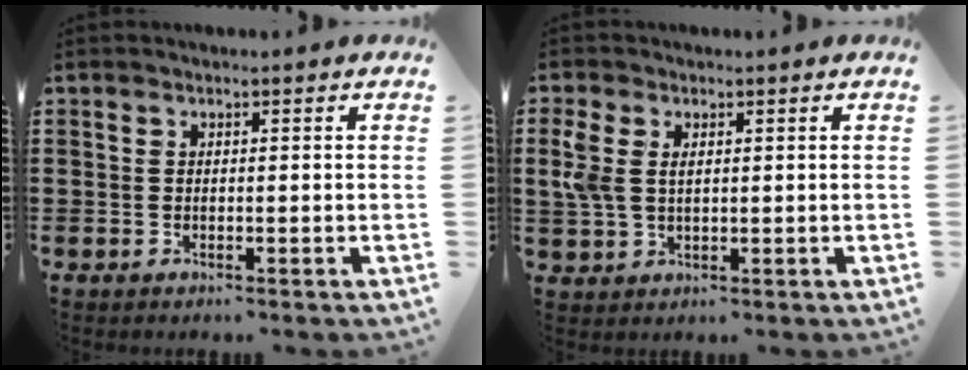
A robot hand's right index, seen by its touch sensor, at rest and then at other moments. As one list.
[{"total": 4.0, "force": [1.3, 2.5, 2.8], "torque": [-0.078, 0.004, 0.017]}]